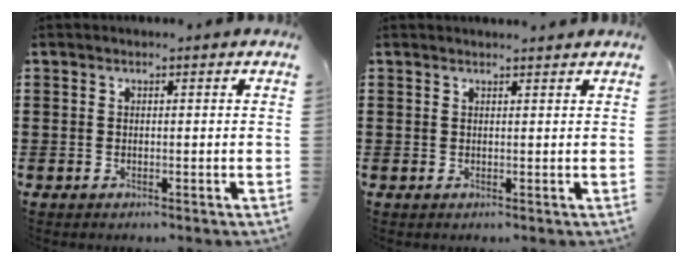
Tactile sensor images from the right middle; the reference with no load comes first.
{"total": 1.0, "force": [1.0, -0.1, 0.1], "torque": [-0.004, -0.003, 0.020]}